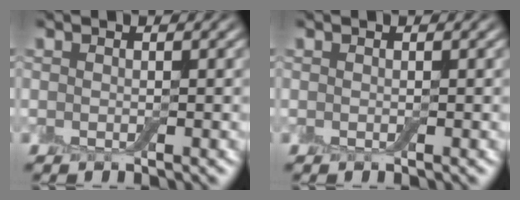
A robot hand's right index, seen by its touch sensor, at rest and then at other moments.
{"total": 0.0}